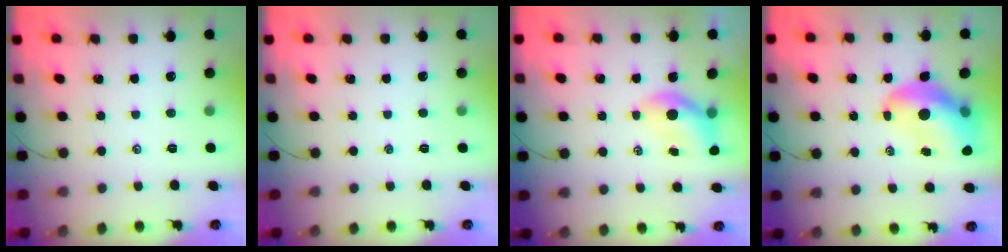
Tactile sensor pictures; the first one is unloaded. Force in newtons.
{"total": 0.0}
{"total": 5.6, "press": 5.6, "slide": 0.4}
{"total": 13.9, "press": 13.3, "slide": 4.1}